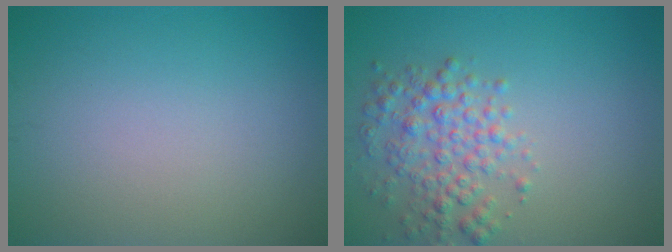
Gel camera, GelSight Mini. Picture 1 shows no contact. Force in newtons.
{"total": 3.7, "press": 3.7, "slide": 0.1}